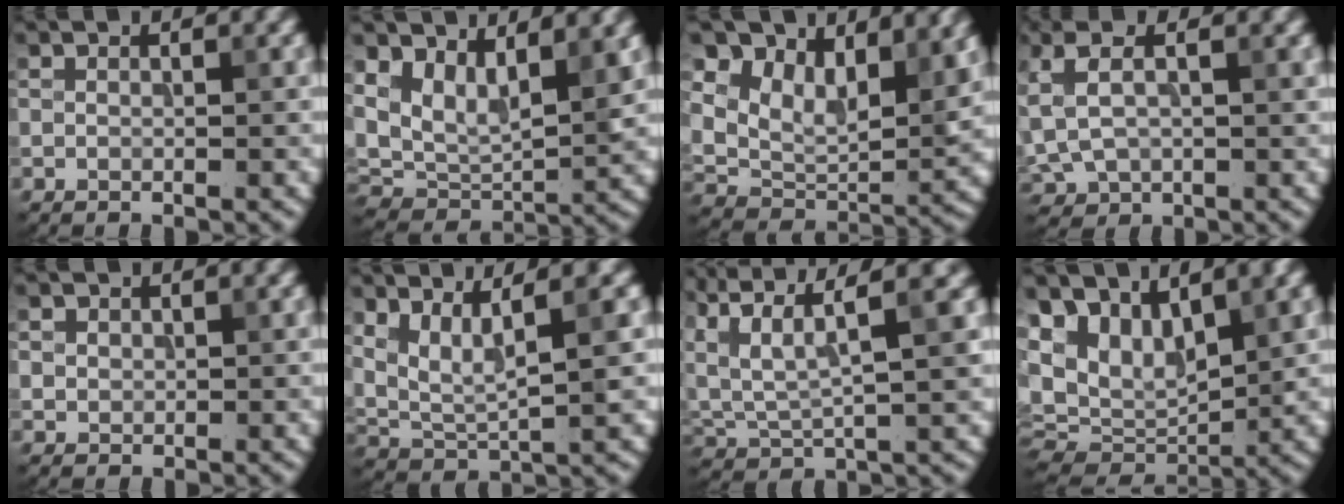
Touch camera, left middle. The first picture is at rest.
{"total": 7.4, "force": [3.2, 4.2, 5.3], "torque": [-0.108, -0.013, 0.060]}
{"total": 8.6, "force": [5.9, 4.2, 4.6], "torque": [-0.096, -0.001, 0.093]}
{"total": 6.5, "force": [2.0, 3.9, 4.8], "torque": [-0.132, 0.019, 0.047]}
{"total": 1.5, "force": [0.5, 1.3, 0.5], "torque": [-0.016, 0.002, 0.024]}
{"total": 4.7, "force": [2.3, 1.1, 3.9], "torque": [-0.084, -0.002, 0.052]}
{"total": 8.7, "force": [5.3, 2.4, 6.4], "torque": [-0.144, 0.015, 0.098]}
{"total": 8.5, "force": [3.8, 4.8, 5.9], "torque": [-0.146, 0.002, 0.070]}